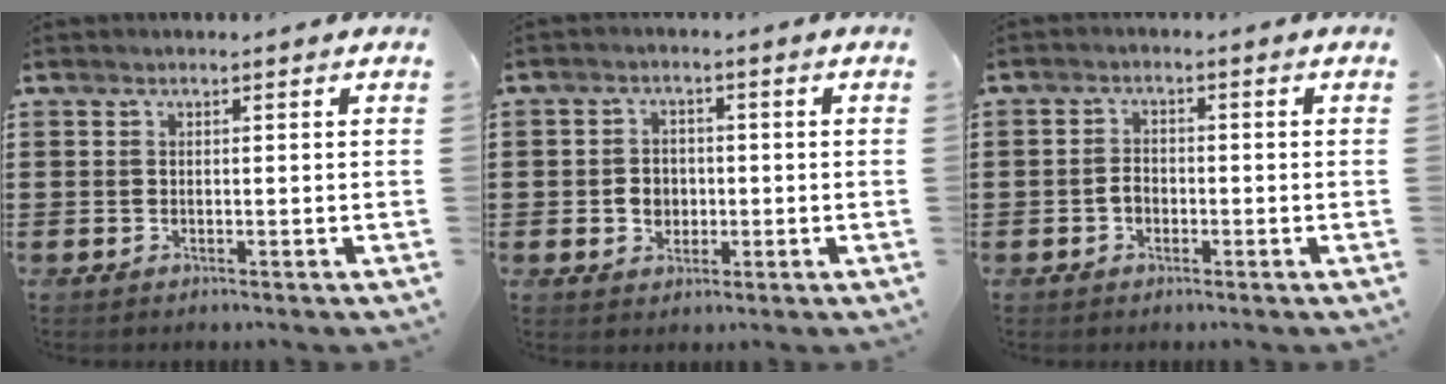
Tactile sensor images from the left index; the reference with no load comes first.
{"total": 3.3, "force": [-0.4, 2.7, 1.9], "torque": [-0.035, 0.002, -0.013]}
{"total": 2.1, "force": [-0.8, 1.6, 1.2], "torque": [-0.035, 0.001, -0.019]}